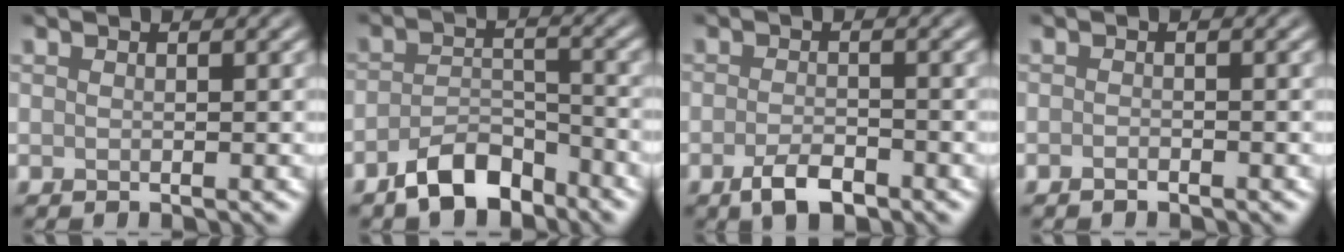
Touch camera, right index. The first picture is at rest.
{"total": 4.7, "force": [-3.4, 2.1, 2.5], "torque": [-0.041, -0.001, -0.066]}
{"total": 2.9, "force": [-1.8, 1.2, 2.0], "torque": [-0.039, 0.000, -0.036]}
{"total": 0.6, "force": [-0.5, 0.2, 0.3], "torque": [-0.004, 0.000, -0.010]}